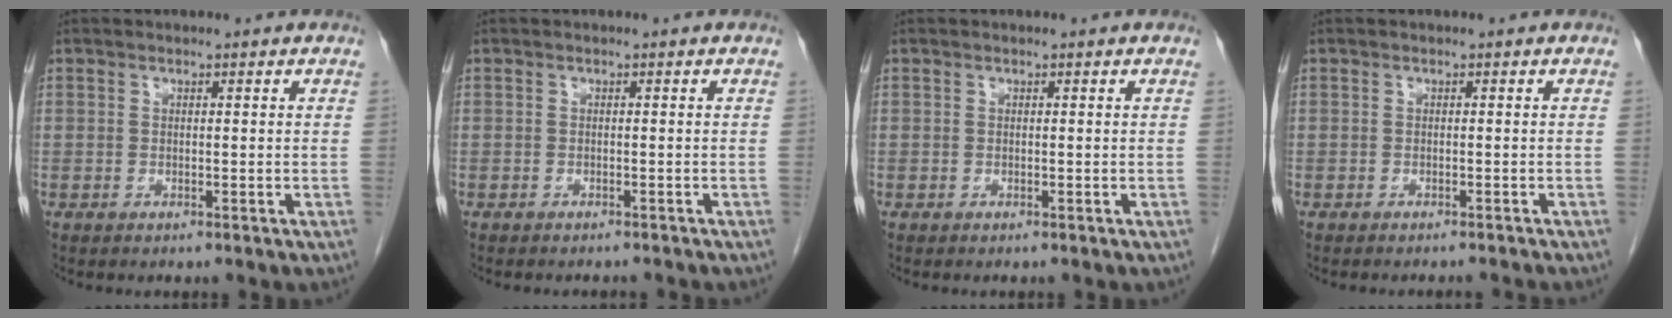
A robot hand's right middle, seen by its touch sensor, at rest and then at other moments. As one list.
[{"total": 3.7, "force": [-3.4, 0.9, 1.1], "torque": [-0.010, -0.003, -0.039]}, {"total": 0.0}, {"total": 3.6, "force": [-3.5, 0.2, 0.9], "torque": [-0.007, -0.011, -0.040]}]